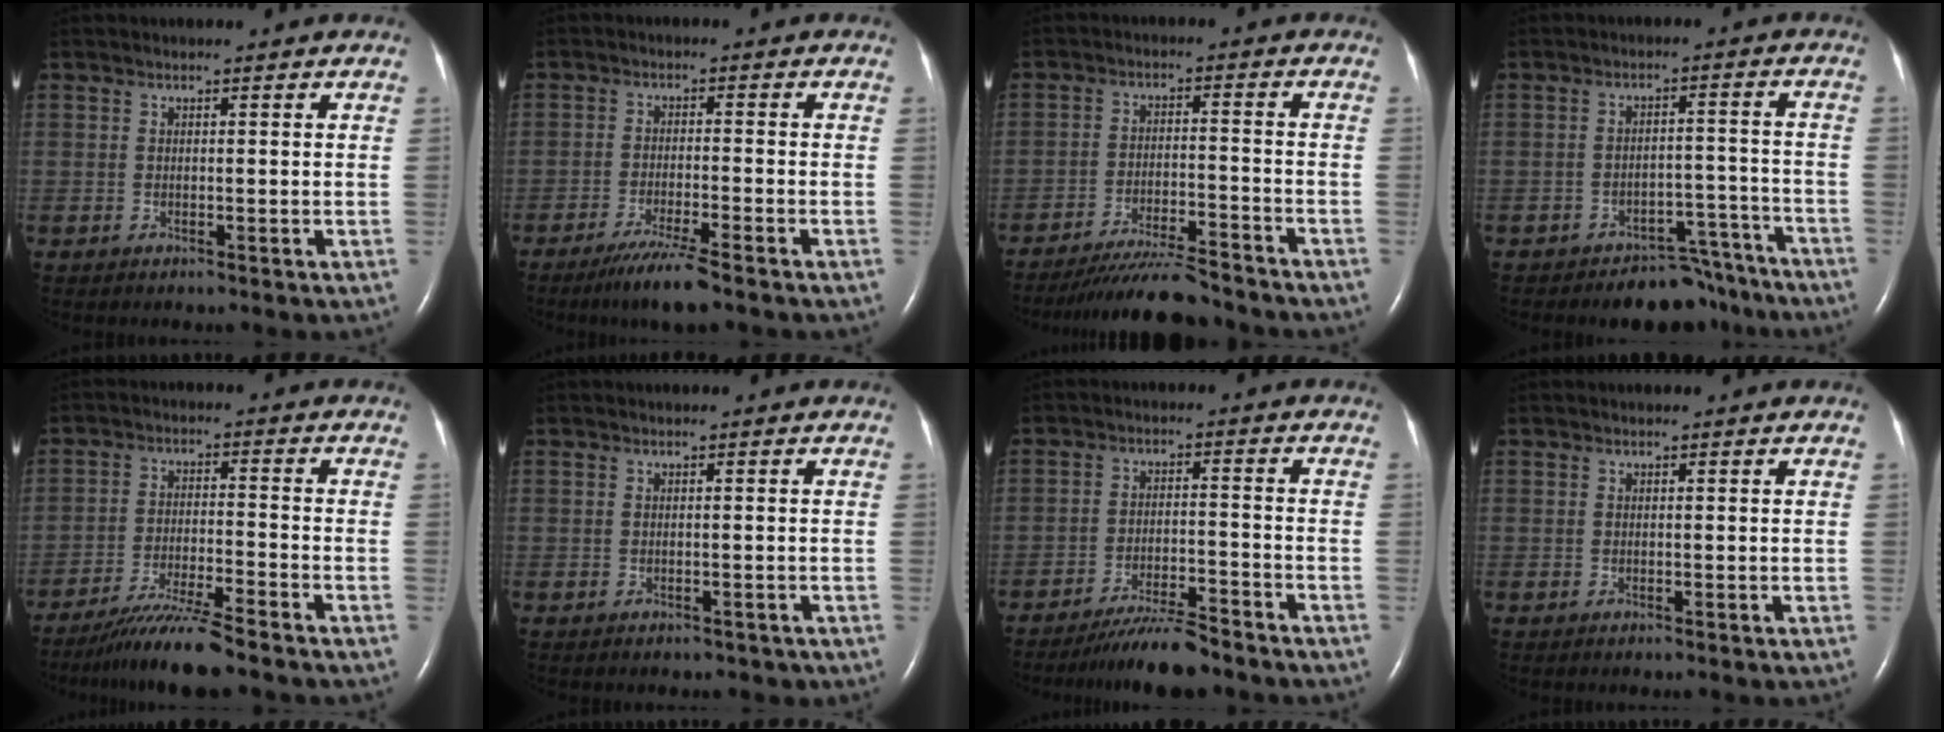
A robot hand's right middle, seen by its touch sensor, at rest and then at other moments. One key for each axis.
{"total": 6.3, "fx": -4.8, "fy": -0.2, "fz": 4.2, "tx": -0.083, "ty": -0.020, "tz": -0.086}
{"total": 11.0, "fx": -10.2, "fy": 0.4, "fz": 4.0, "tx": -0.064, "ty": -0.016, "tz": -0.166}
{"total": 7.8, "fx": -7.1, "fy": 3.2, "fz": 0.8, "tx": 0.012, "ty": 0.035, "tz": -0.098}
{"total": 8.8, "fx": -7.5, "fy": -0.8, "fz": 4.5, "tx": -0.079, "ty": -0.029, "tz": -0.133}
{"total": 2.3, "fx": -1.9, "fy": 1.3, "fz": 0.6, "tx": -0.007, "ty": 0.001, "tz": -0.020}
{"total": 7.6, "fx": -6.9, "fy": 0.3, "fz": 3.3, "tx": -0.056, "ty": -0.018, "tz": -0.118}
{"total": 0.0}